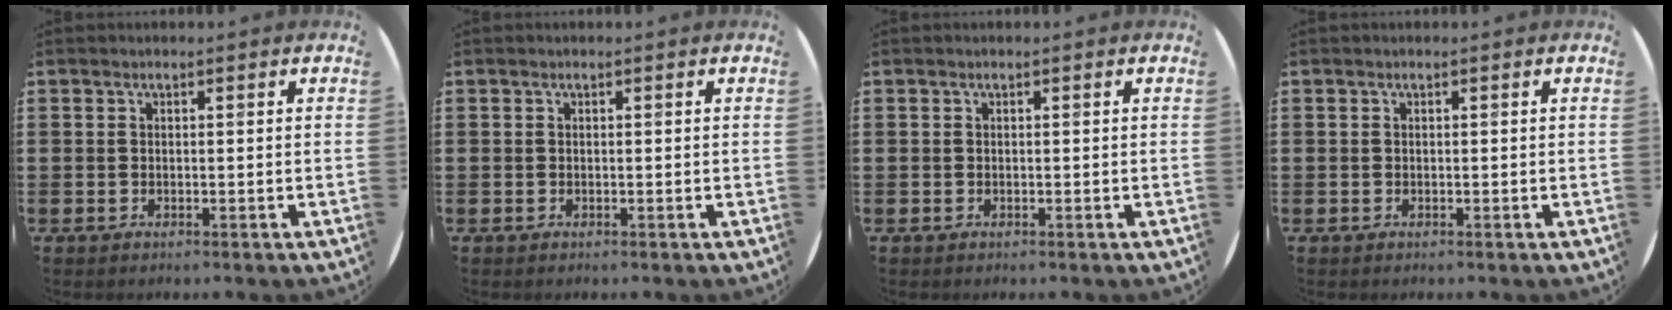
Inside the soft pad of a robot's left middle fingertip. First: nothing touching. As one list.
[{"total": 0.0}, {"total": 0.0}, {"total": 0.0}]